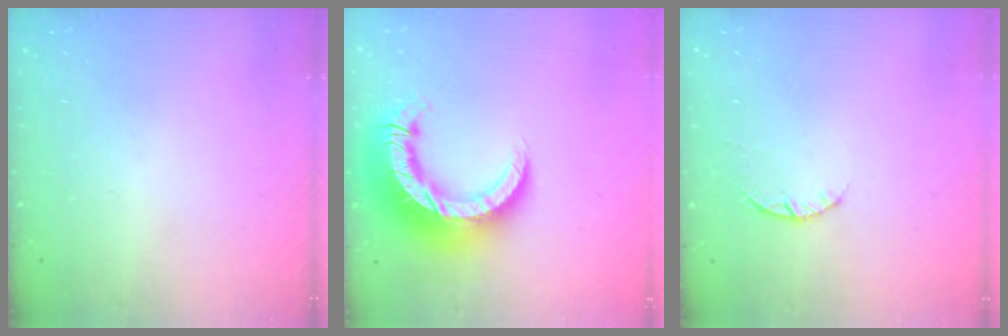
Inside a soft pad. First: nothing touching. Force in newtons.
{"total": 15.7, "press": 15.6, "slide": 1.7}
{"total": 2.3, "press": 2.3, "slide": 0.4}